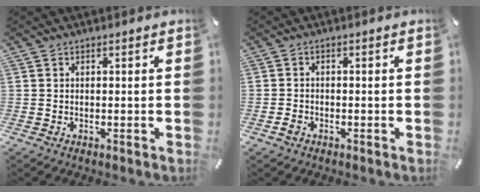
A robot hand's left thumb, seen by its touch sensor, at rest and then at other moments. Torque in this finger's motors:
{"motor_torque": [0.50, 1.31, 0.11, -0.07, 0.03]}